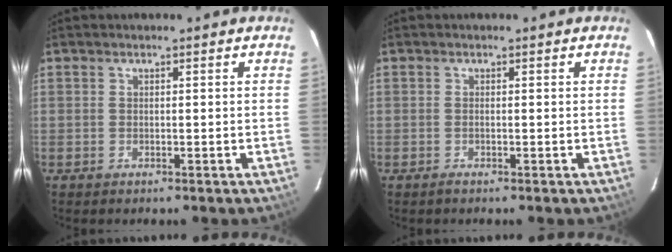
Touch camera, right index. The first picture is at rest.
{"total": 0.7, "force": [-0.4, -0.2, 0.5], "torque": [-0.008, -0.001, -0.009]}